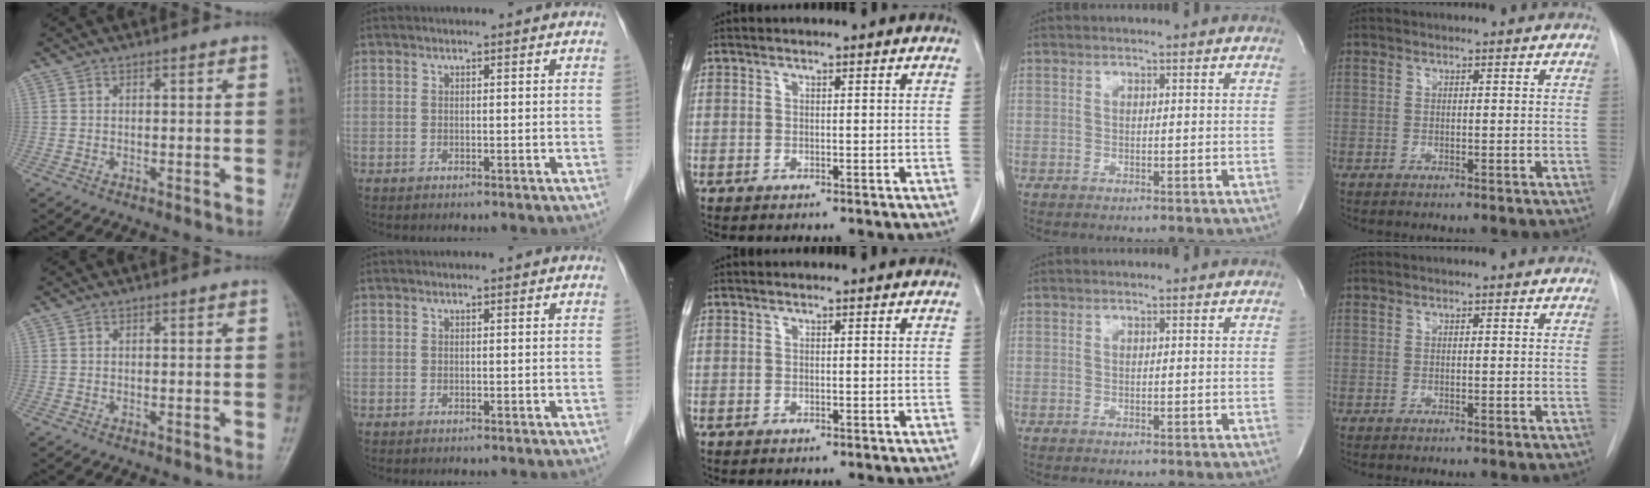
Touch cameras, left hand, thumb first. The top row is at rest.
{}